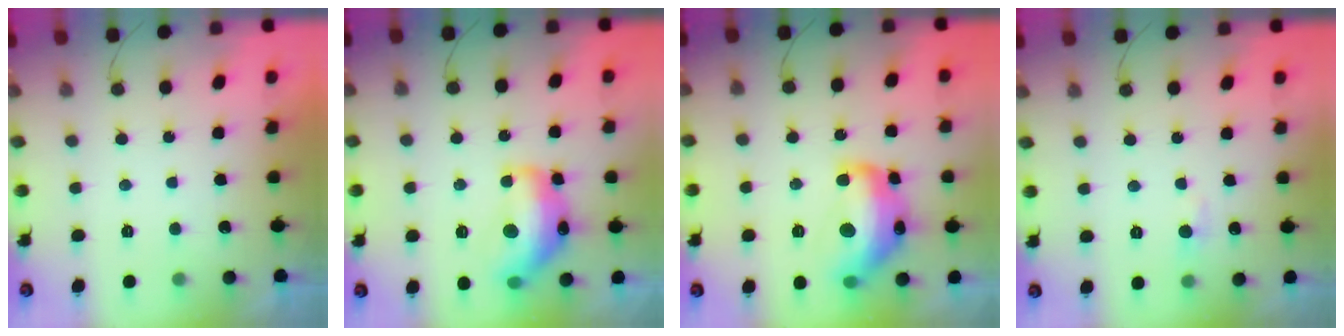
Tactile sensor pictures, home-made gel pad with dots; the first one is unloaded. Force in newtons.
{"total": 16.3, "press": 16.2, "slide": 1.1}
{"total": 17.0, "press": 16.9, "slide": 1.4}
{"total": 4.7, "press": 4.7, "slide": 0.6}